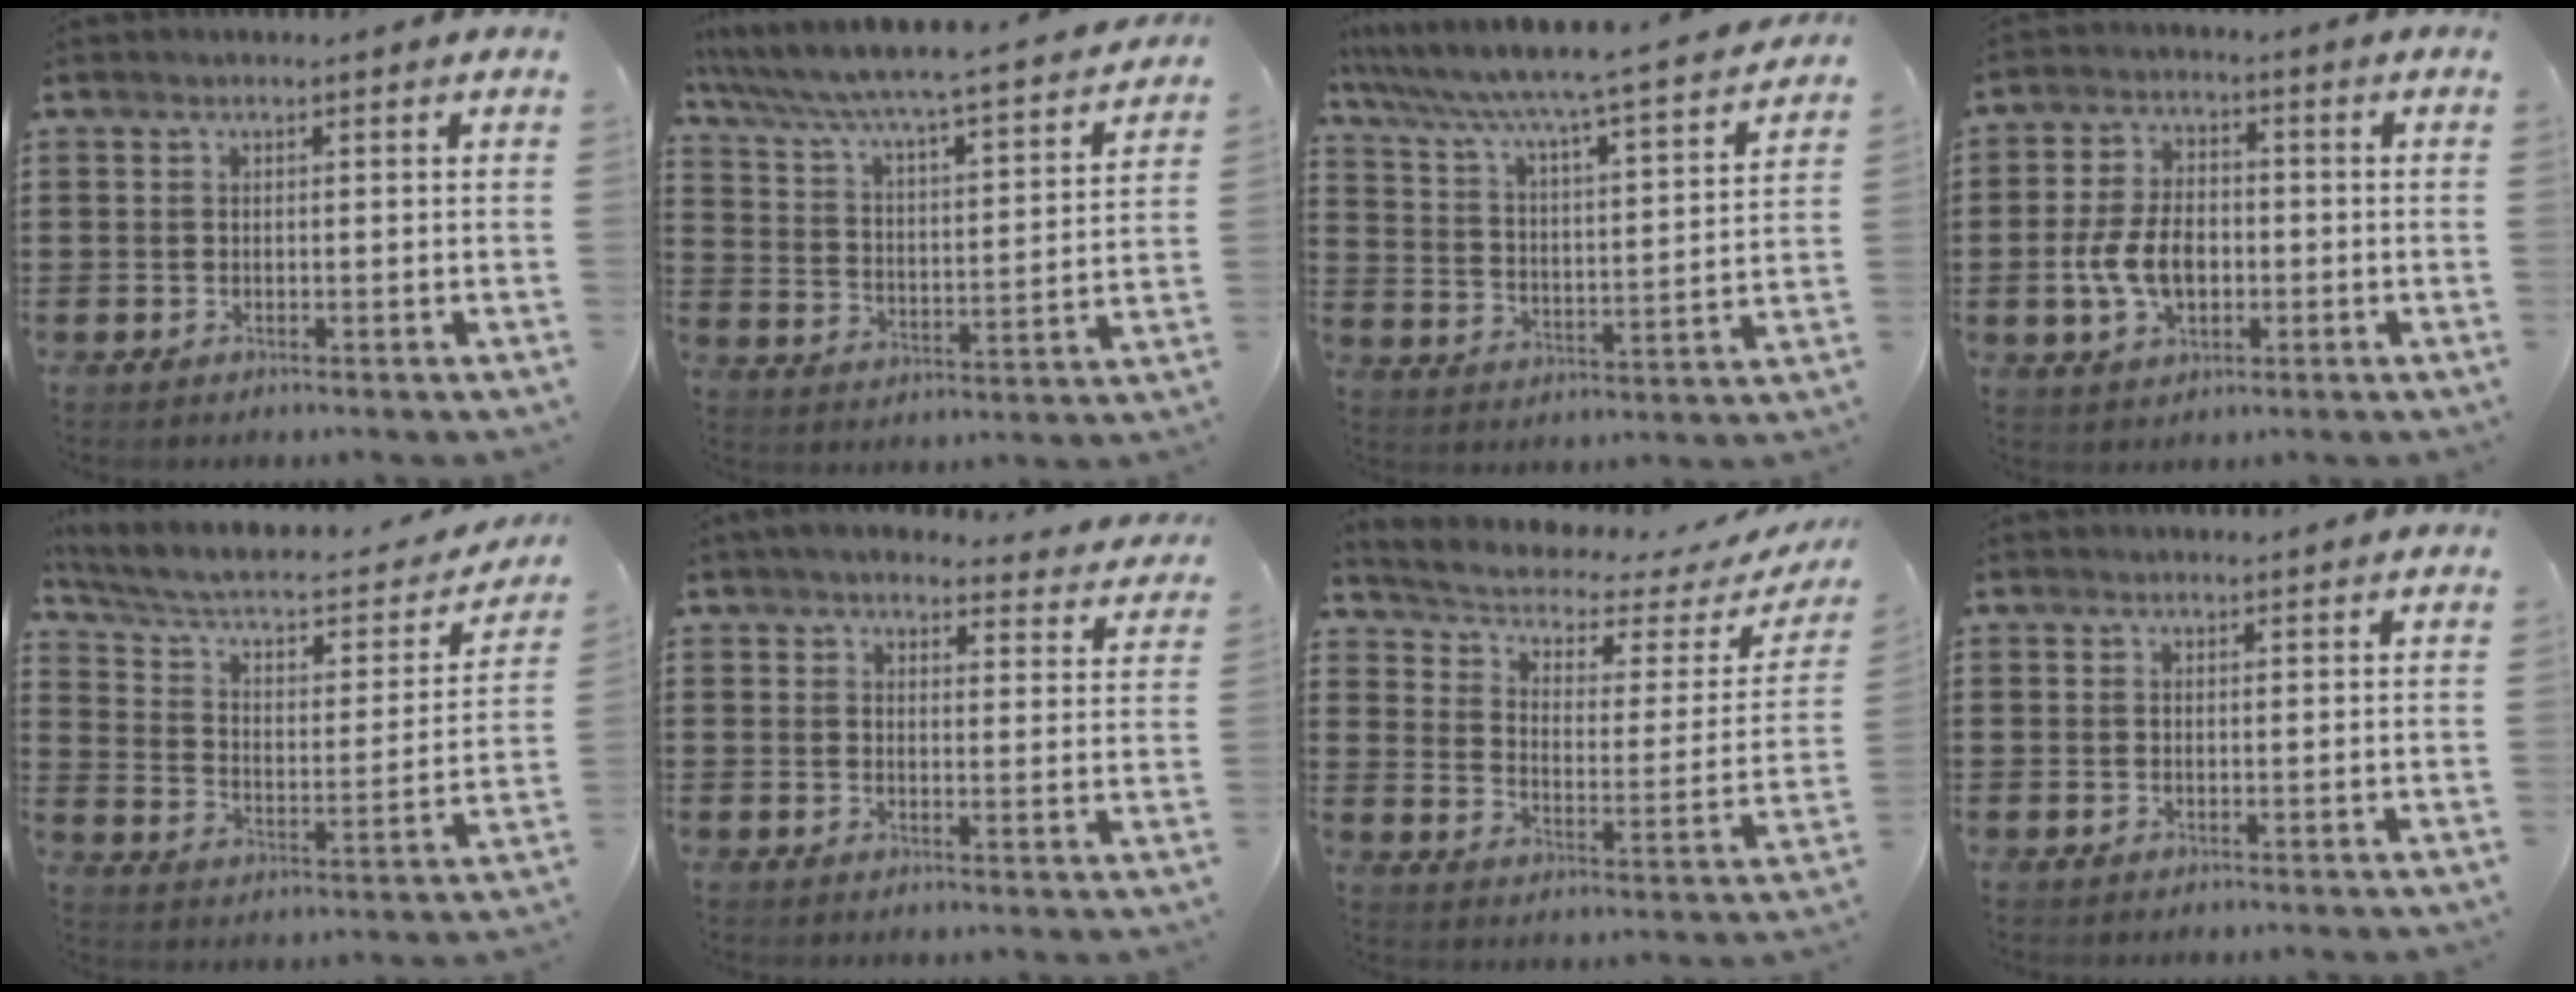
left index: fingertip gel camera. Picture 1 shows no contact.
{"total": 4.3, "force": [3.9, -0.2, 1.8], "torque": [-0.058, -0.043, 0.052]}
{"total": 4.7, "force": [4.0, -0.6, 2.3], "torque": [-0.068, -0.047, 0.053]}
{"total": 7.8, "force": [-1.5, 4.8, 6.0], "torque": [-0.134, 0.006, -0.032]}
{"total": 7.0, "force": [5.2, 2.5, 4.0], "torque": [-0.103, -0.034, 0.086]}
{"total": 4.3, "force": [4.0, 0.8, 1.3], "torque": [-0.043, -0.017, 0.070]}
{"total": 3.5, "force": [2.7, 1.4, 1.9], "torque": [-0.055, -0.024, 0.038]}
{"total": 0.8, "force": [0.8, 0.0, 0.2], "torque": [0.002, -0.005, 0.014]}